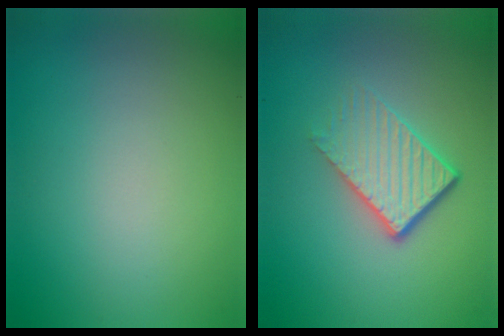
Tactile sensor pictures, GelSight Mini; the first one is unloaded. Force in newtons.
{"total": 4.4, "press": 2.8, "slide": 3.4}